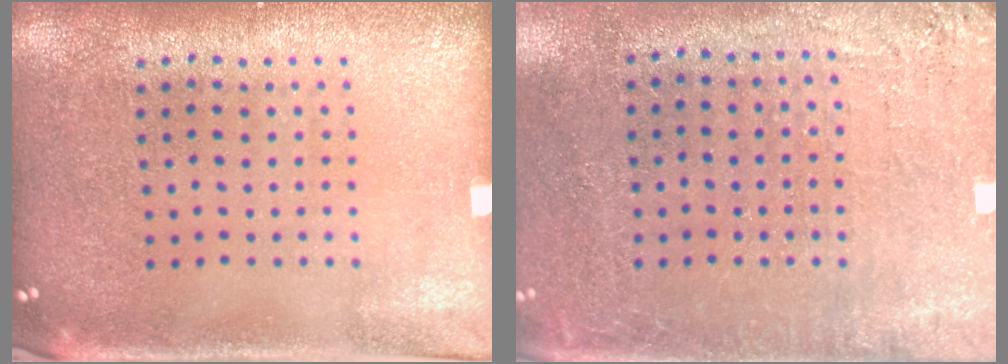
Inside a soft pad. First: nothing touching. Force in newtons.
{"total": 2.7, "press": 2.3, "slide": 1.3}